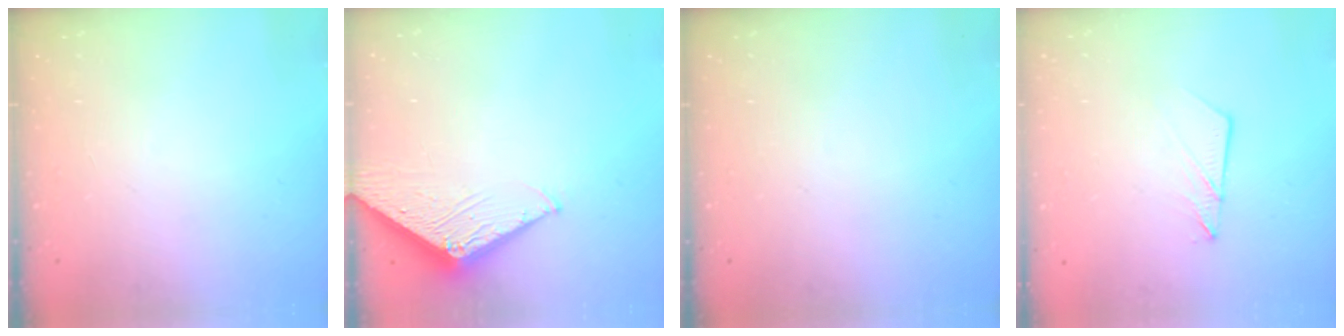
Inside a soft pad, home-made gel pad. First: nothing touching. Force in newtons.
{"total": 6.5, "press": 6.5, "slide": 0.4}
{"total": 0.0}
{"total": 5.8, "press": 5.8, "slide": 0.7}